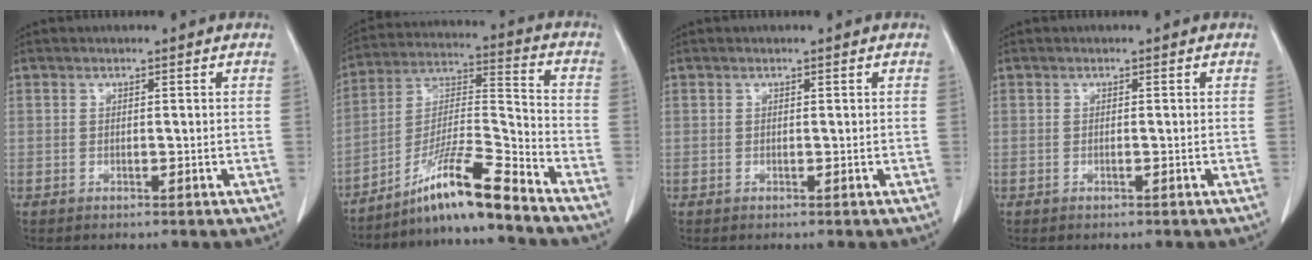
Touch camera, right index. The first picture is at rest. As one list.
[{"total": 12.2, "force": [-9.6, -0.9, 7.4], "torque": [-0.138, 0.001, -0.174]}, {"total": 0.0}, {"total": 0.0}]